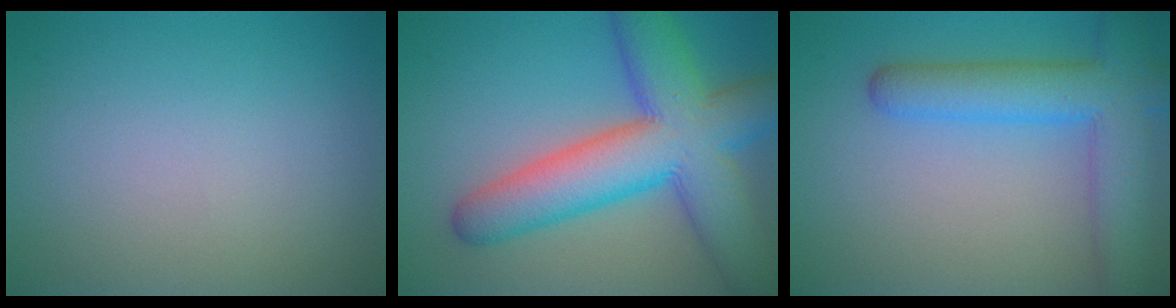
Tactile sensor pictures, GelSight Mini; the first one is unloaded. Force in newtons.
{"total": 11.2, "press": 11.2, "slide": 0.3}
{"total": 6.8, "press": 6.8, "slide": 0.4}